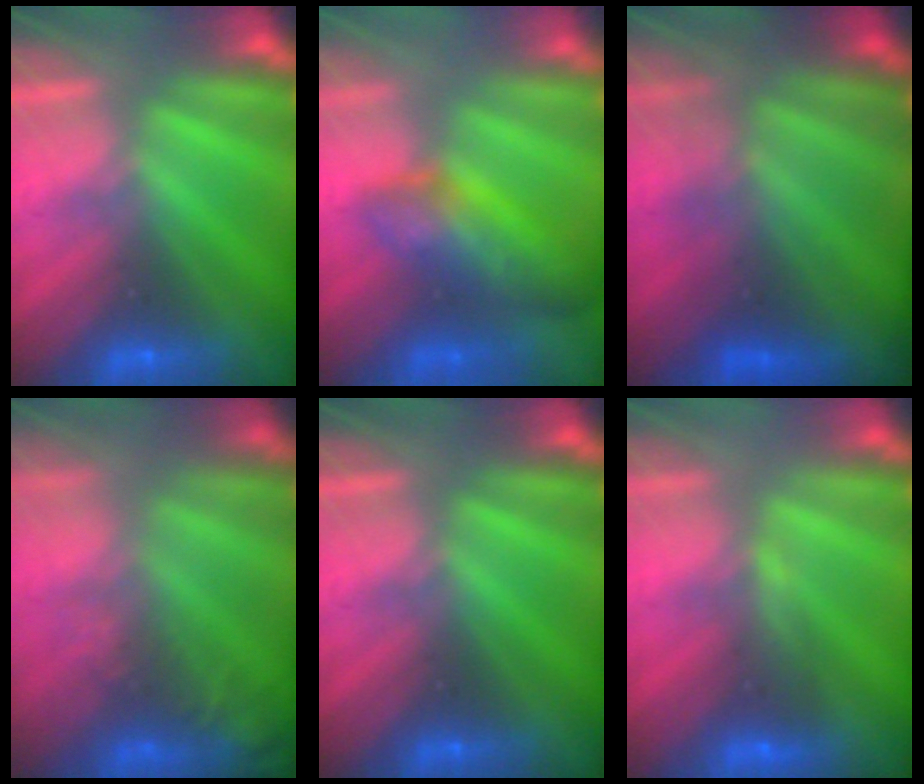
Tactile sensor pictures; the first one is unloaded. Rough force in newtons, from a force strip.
{"total": 8.2}
{"total": 5.6}
{"total": 7.4}
{"total": 0.0}
{"total": 5.0}